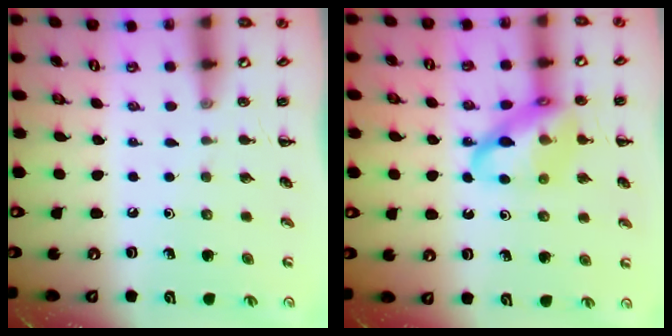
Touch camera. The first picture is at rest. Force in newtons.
{"total": 16.6, "press": 16.3, "slide": 3.1}